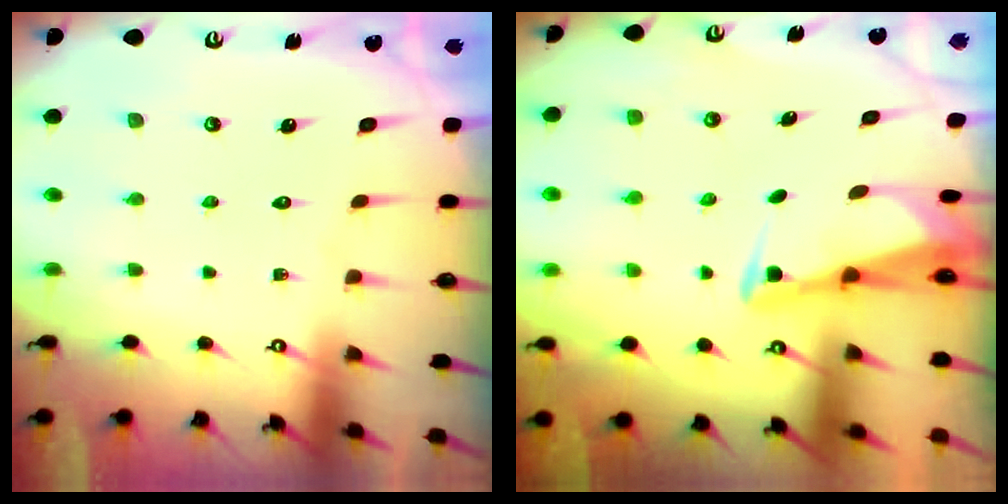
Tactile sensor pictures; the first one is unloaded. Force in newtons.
{"total": 2.7, "press": 2.7, "slide": 0.3}